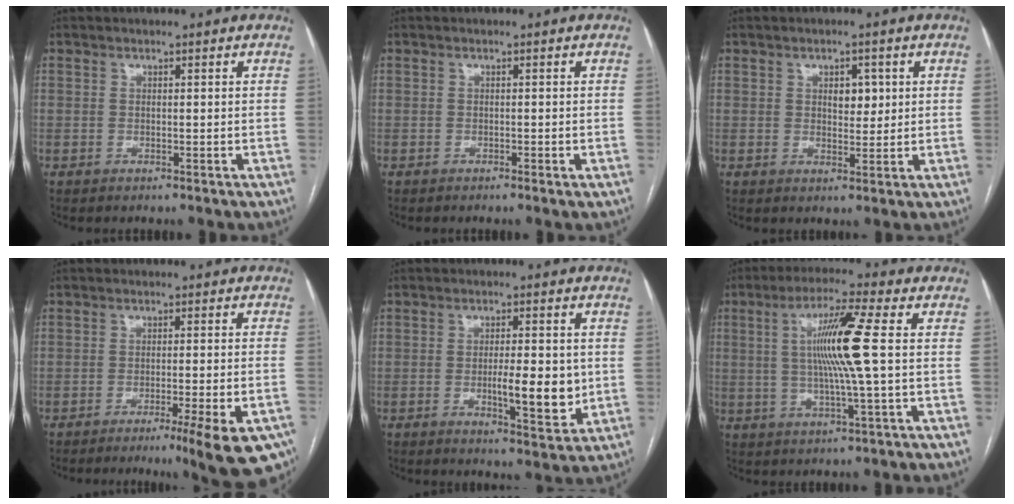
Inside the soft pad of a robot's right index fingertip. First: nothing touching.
{"total": 0.6, "force": [-0.4, 0.0, 0.5], "torque": [-0.009, -0.001, -0.005]}
{"total": 3.3, "force": [1.0, 1.9, 2.6], "torque": [-0.034, 0.001, 0.017]}
{"total": 13.4, "force": [-8.9, 0.9, 10.0], "torque": [-0.062, -0.004, -0.119]}
{"total": 8.1, "force": [-1.0, 2.1, 7.7], "torque": [-0.121, -0.011, -0.013]}
{"total": 10.3, "force": [1.0, -0.9, 10.2], "torque": [-0.191, 0.001, 0.017]}